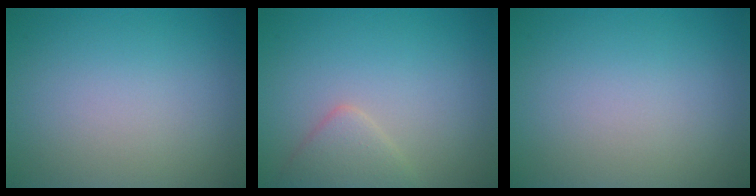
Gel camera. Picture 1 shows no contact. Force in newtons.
{"total": 2.2, "press": 2.2, "slide": 0.1}
{"total": 0.0}